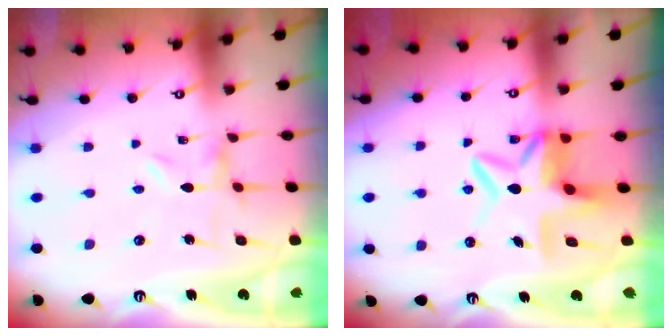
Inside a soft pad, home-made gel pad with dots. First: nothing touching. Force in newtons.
{"total": 9.8, "press": 9.7, "slide": 1.9}